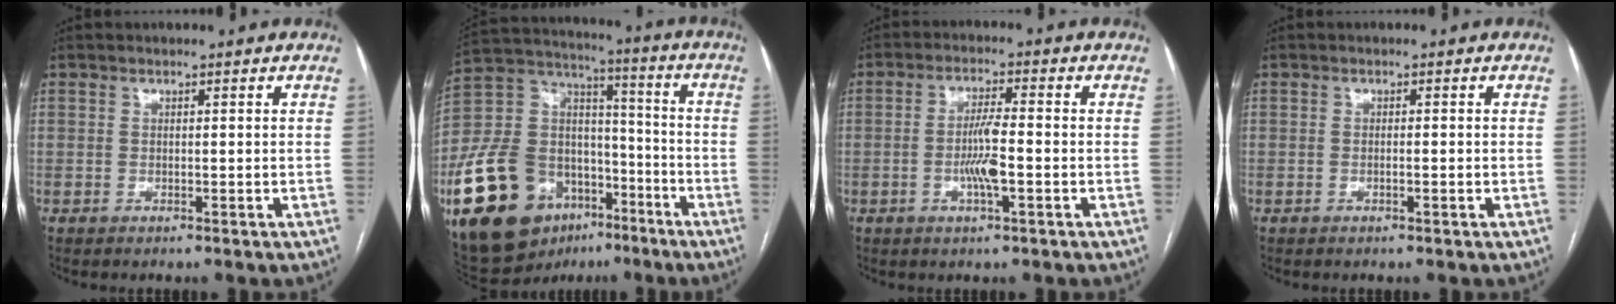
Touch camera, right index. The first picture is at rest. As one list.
[{"total": 21.7, "force": [-11.0, 13.7, 12.8], "torque": [-0.245, 0.054, -0.181]}, {"total": 5.5, "force": [-1.4, 0.4, 5.3], "torque": [-0.108, -0.002, -0.026]}, {"total": 0.9, "force": [-0.4, 0.0, 0.8], "torque": [-0.016, 0.001, -0.004]}]